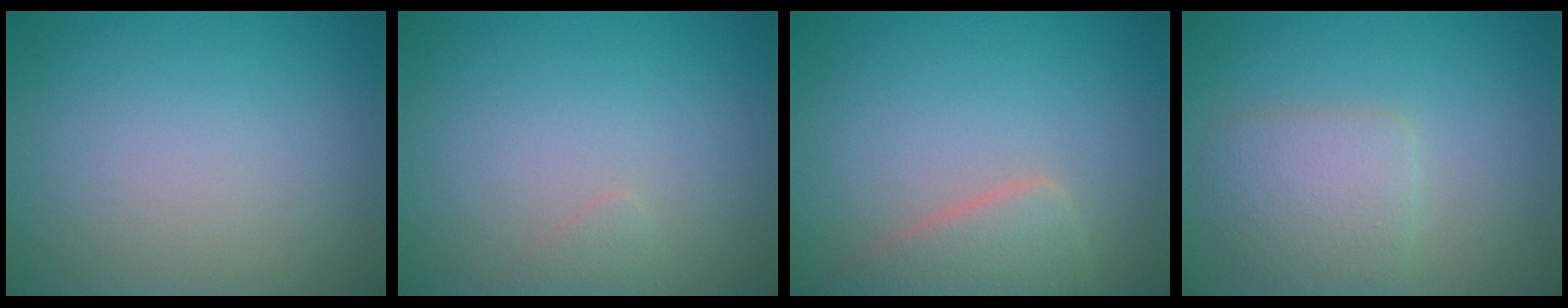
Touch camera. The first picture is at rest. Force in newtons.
{"total": 0.6, "press": 0.6, "slide": 0.0}
{"total": 3.6, "press": 3.5, "slide": 0.2}
{"total": 3.3, "press": 3.3, "slide": 0.1}